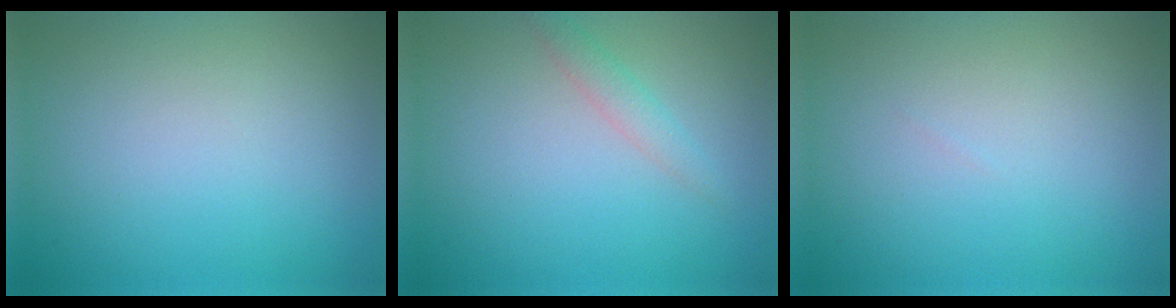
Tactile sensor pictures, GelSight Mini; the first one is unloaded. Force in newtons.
{"total": 1.4, "press": 1.4, "slide": 0.1}
{"total": 0.0}